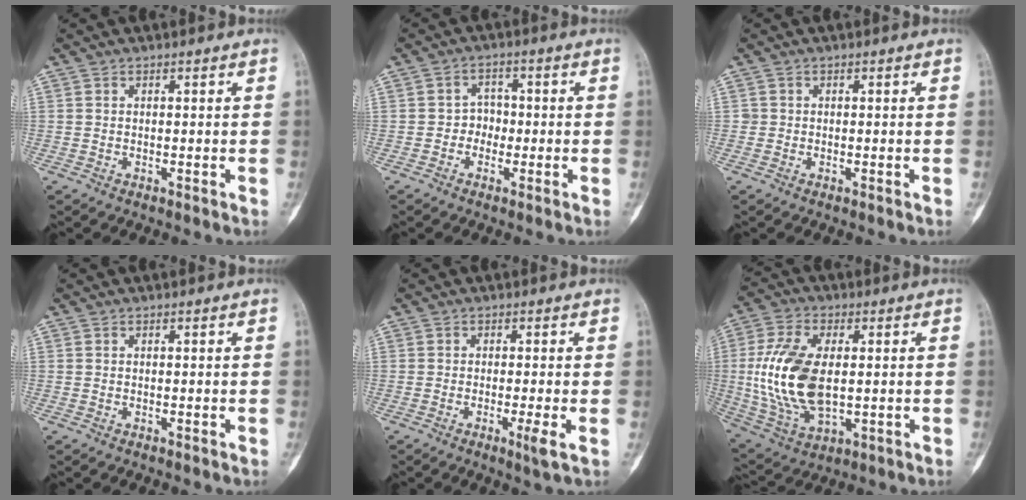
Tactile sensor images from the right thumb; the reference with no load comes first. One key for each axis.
{"total": 3.4, "fx": -0.9, "fy": 3.1, "fz": 1.3, "tx": 0.012, "ty": 0.012, "tz": -0.025}
{"total": 0.7, "fx": -0.1, "fy": 0.7, "fz": 0.0, "tx": 0.004, "ty": 0.005, "tz": -0.002}
{"total": 0.0}
{"total": 2.8, "fx": -0.9, "fy": -0.1, "fz": 2.6, "tx": -0.052, "ty": -0.009, "tz": -0.018}
{"total": 17.1, "fx": 0.6, "fy": 9.5, "fz": 14.3, "tx": -0.294, "ty": -0.008, "tz": 0.022}